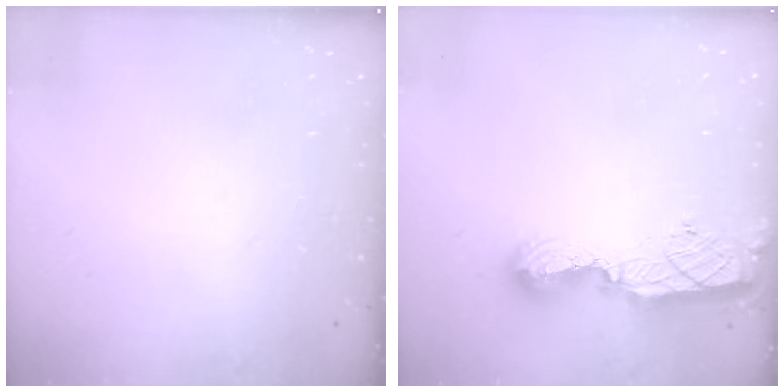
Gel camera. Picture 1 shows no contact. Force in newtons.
{"total": 13.8, "press": 13.8, "slide": 1.5}